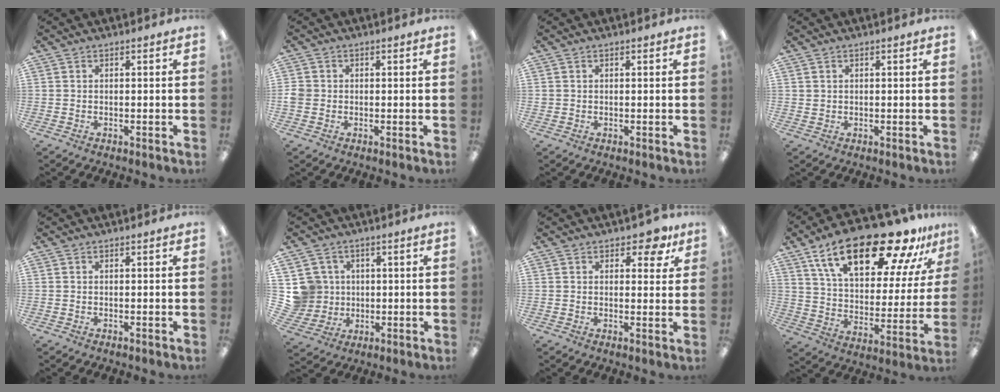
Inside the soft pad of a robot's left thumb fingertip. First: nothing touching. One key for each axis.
{"total": 2.1, "fx": -0.1, "fy": 2.0, "fz": 0.6, "tx": -0.011, "ty": 0.005, "tz": -0.003}
{"total": 0.5, "fx": 0.2, "fy": 0.5, "fz": 0.1, "tx": -0.001, "ty": 0.004, "tz": 0.002}
{"total": 0.9, "fx": 0.5, "fy": 0.8, "fz": 0.0, "tx": -0.001, "ty": 0.001, "tz": 0.010}
{"total": 0.0}
{"total": 8.0, "fx": 1.8, "fy": 7.8, "fz": 0.5, "tx": -0.042, "ty": 0.001, "tz": 0.043}
{"total": 5.4, "fx": 3.3, "fy": 2.9, "fz": 3.2, "tx": -0.030, "ty": -0.010, "tz": 0.053}
{"total": 26.5, "fx": 17.5, "fy": 10.4, "fz": 17.1, "tx": -0.271, "ty": -0.103, "tz": 0.289}